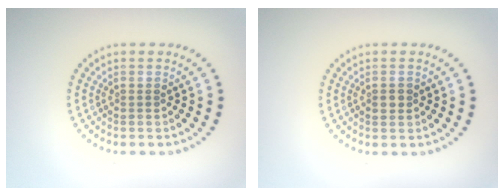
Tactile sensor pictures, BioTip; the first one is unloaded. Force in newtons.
{"total": 1.1, "press": 1.1, "slide": 0.2}